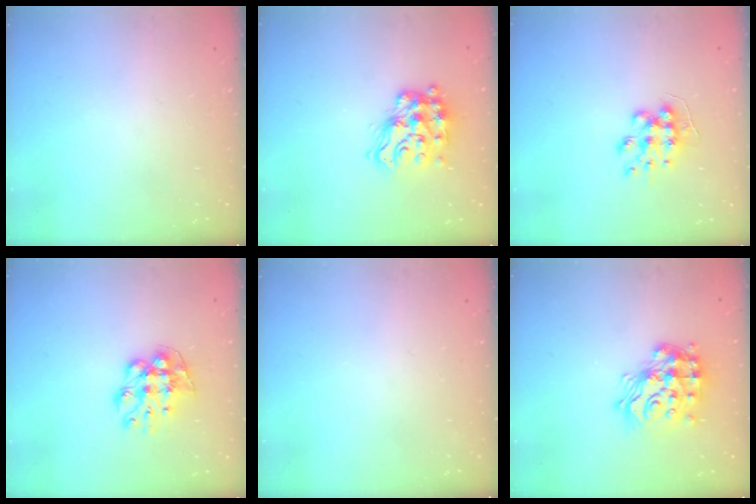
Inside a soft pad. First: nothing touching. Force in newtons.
{"total": 15.2, "press": 15.2, "slide": 0.9}
{"total": 9.8, "press": 9.8, "slide": 0.3}
{"total": 9.8, "press": 9.8, "slide": 0.7}
{"total": 0.0}
{"total": 18.4, "press": 18.4, "slide": 1.0}